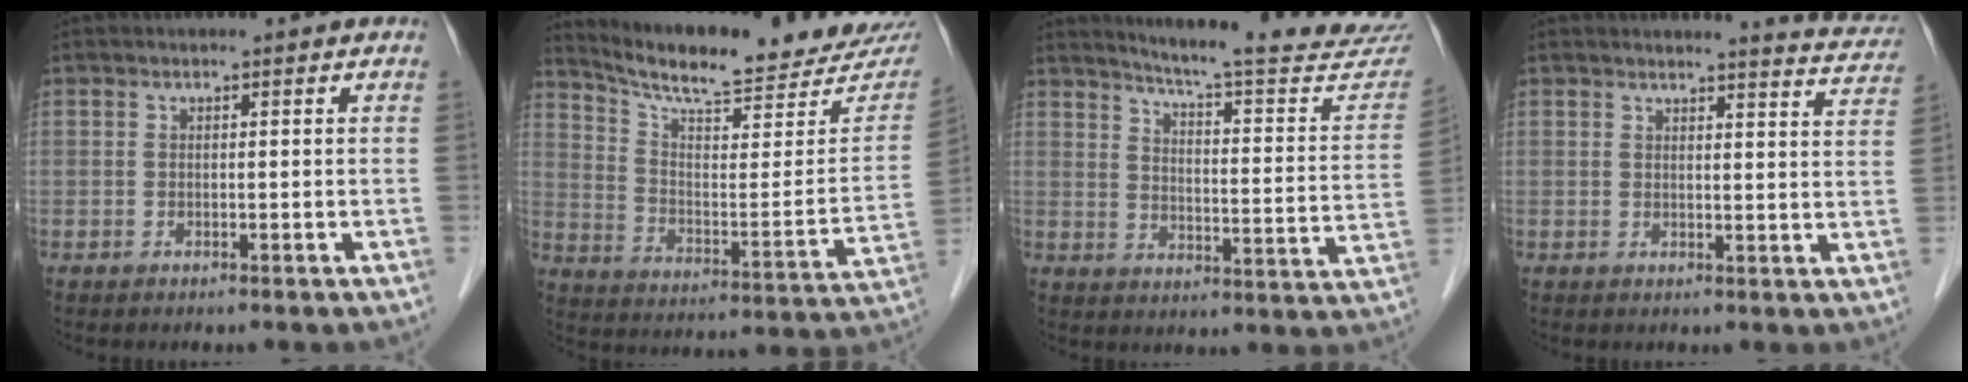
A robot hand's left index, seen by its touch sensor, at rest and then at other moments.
{"total": 22.8, "force": [21.4, 2.6, 7.6], "torque": [-0.122, -0.076, 0.290]}
{"total": 22.8, "force": [21.5, 1.0, 7.4], "torque": [-0.097, -0.099, 0.260]}
{"total": 7.0, "force": [7.0, 0.2, 0.9], "torque": [-0.008, -0.034, 0.058]}